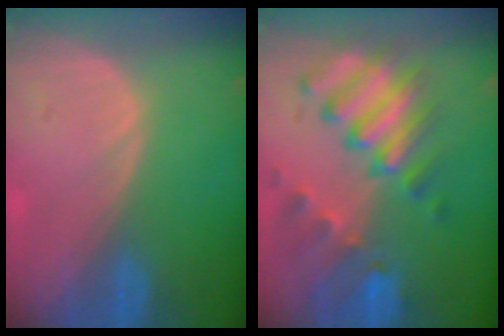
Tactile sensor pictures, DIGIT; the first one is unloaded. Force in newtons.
{"total": 10.2, "press": 8.9, "slide": 5.0}